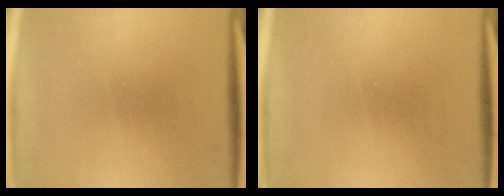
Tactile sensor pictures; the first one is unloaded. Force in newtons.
{"total": 0.0}